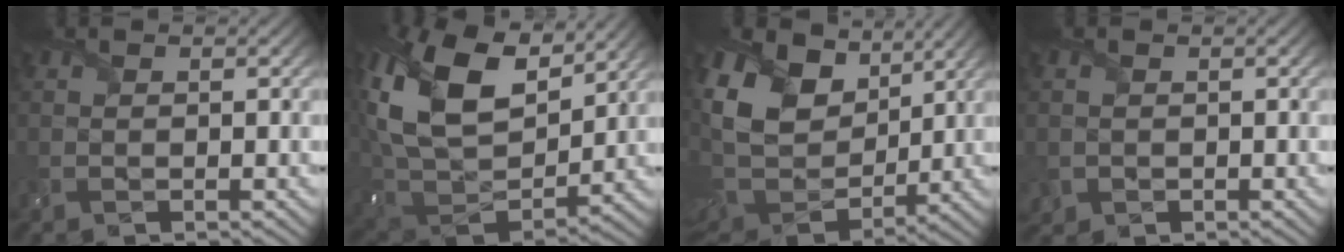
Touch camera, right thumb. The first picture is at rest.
{"total": 19.8, "force": [8.7, 12.0, 13.1], "torque": [-0.304, 0.036, 0.177]}
{"total": 14.2, "force": [5.5, 9.5, 8.9], "torque": [-0.223, 0.022, 0.100]}
{"total": 1.8, "force": [-0.1, 1.8, 0.2], "torque": [-0.012, -0.010, -0.003]}